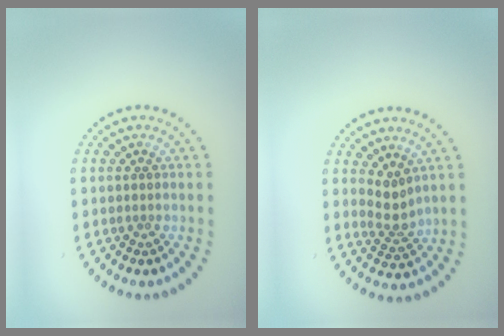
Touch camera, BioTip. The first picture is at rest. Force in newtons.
{"total": 2.2, "press": 1.6, "slide": 1.6}